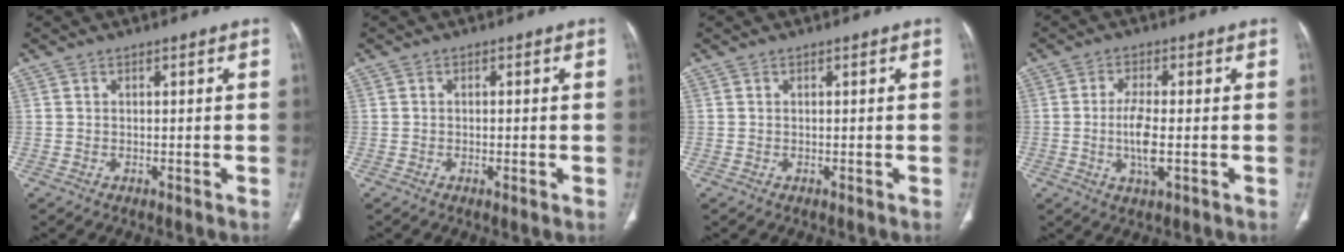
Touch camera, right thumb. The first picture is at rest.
{"total": 1.5, "force": [-0.4, 0.2, 1.4], "torque": [-0.026, -0.005, -0.007]}
{"total": 0.0}
{"total": 5.8, "force": [-0.8, 1.5, 5.5], "torque": [-0.118, -0.007, -0.017]}